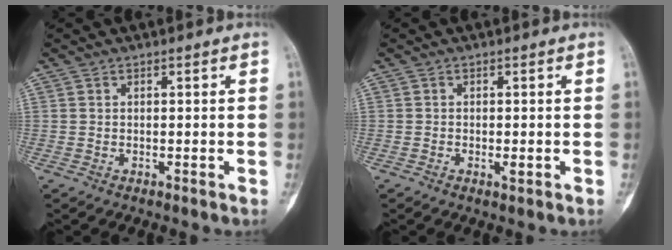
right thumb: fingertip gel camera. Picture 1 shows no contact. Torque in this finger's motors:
{"motor_torque": [0.05, 0.26, 0.25, -0.03, 0.00]}